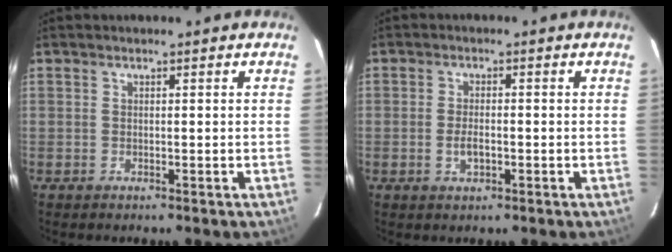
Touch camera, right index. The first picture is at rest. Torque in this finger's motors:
{"motor_torque": [-0.05, 0.07, 0.03, 0.01]}